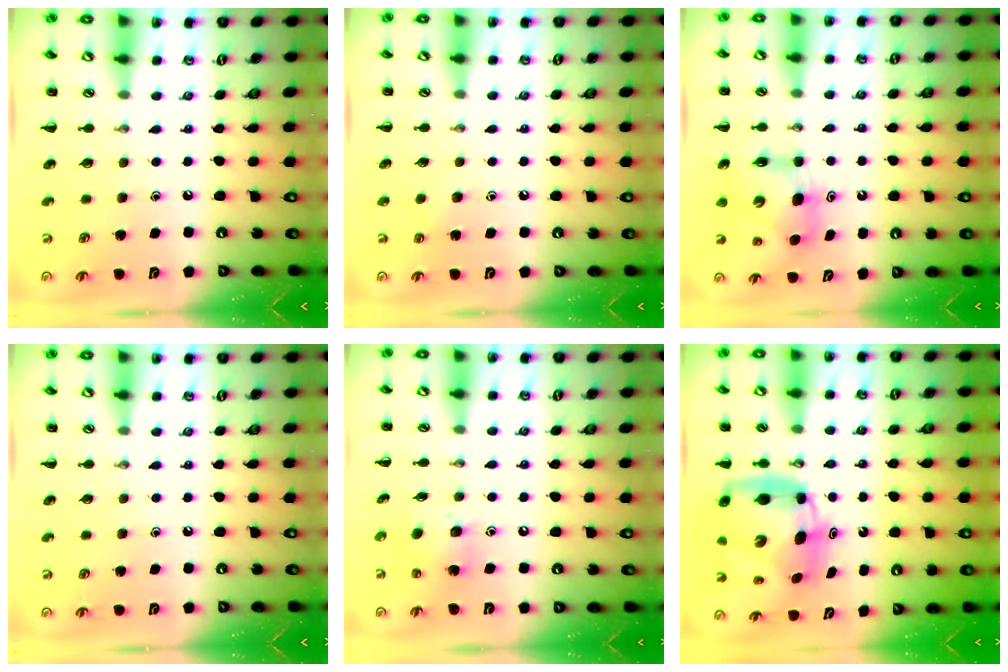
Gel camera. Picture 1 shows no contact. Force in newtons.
{"total": 3.5, "press": 3.3, "slide": 1.2}
{"total": 7.3, "press": 7.3, "slide": 0.5}
{"total": 0.0}
{"total": 8.0, "press": 7.9, "slide": 1.0}
{"total": 10.0, "press": 9.6, "slide": 2.7}